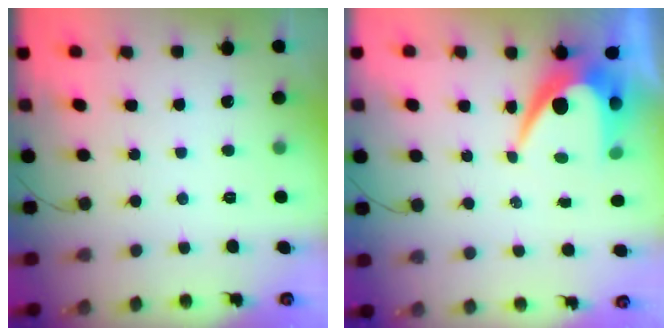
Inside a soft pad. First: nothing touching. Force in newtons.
{"total": 9.2, "press": 9.1, "slide": 0.6}